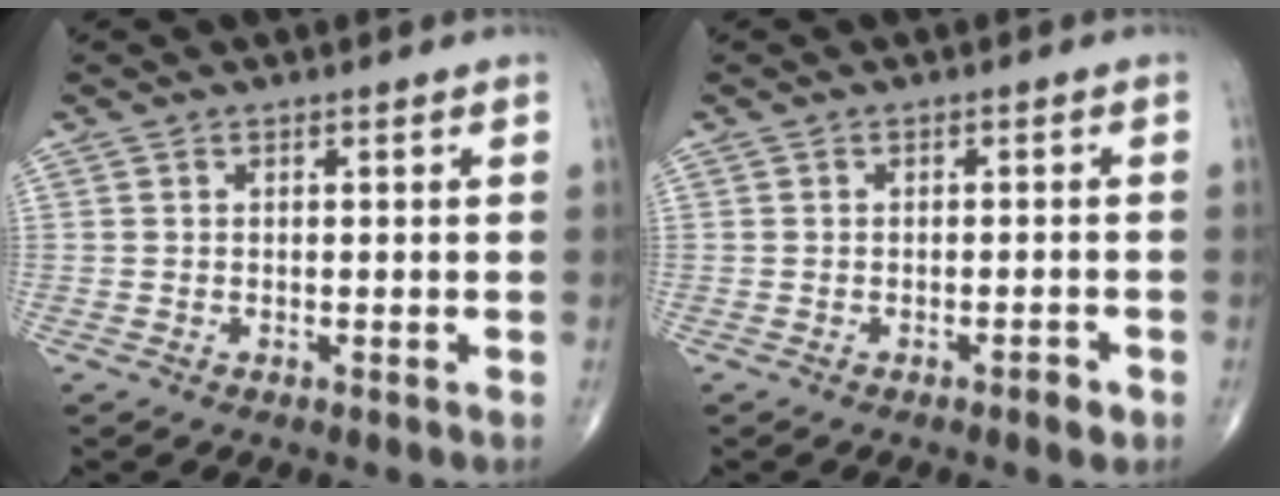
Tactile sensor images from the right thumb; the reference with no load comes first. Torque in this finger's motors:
{"motor_torque": [0.37, 0.21, -0.23, -0.18, -0.01]}